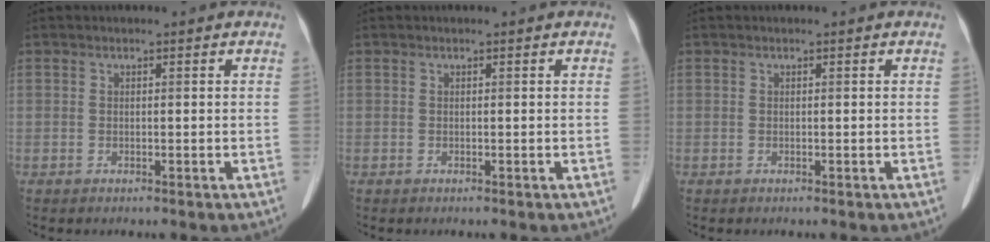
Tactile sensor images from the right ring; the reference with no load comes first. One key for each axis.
{"total": 0.0}
{"total": 0.0}